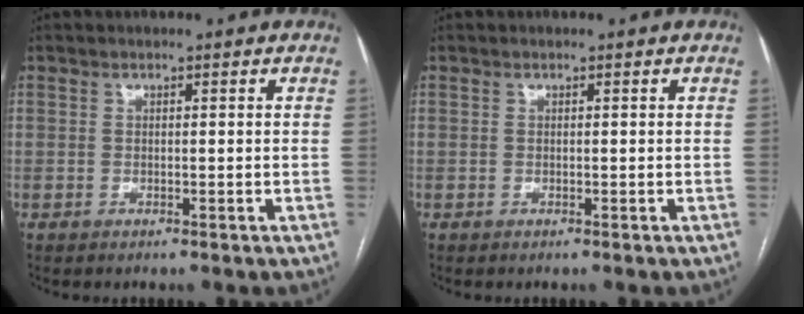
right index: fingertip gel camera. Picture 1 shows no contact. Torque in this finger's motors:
{"motor_torque": [0.00, 0.00, 0.00, 0.00]}